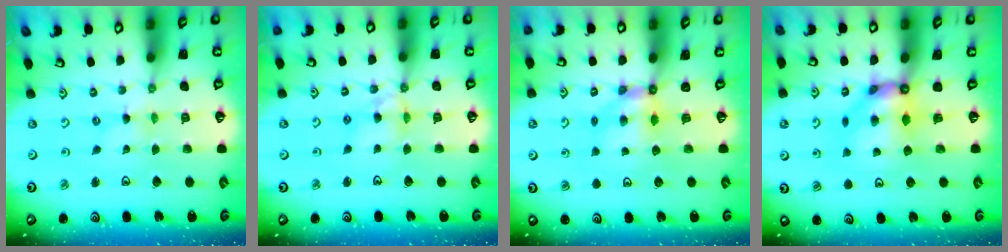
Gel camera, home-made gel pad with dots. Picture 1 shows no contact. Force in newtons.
{"total": 7.1, "press": 7.1, "slide": 0.6}
{"total": 5.6, "press": 5.6, "slide": 0.4}
{"total": 8.8, "press": 8.8, "slide": 0.7}